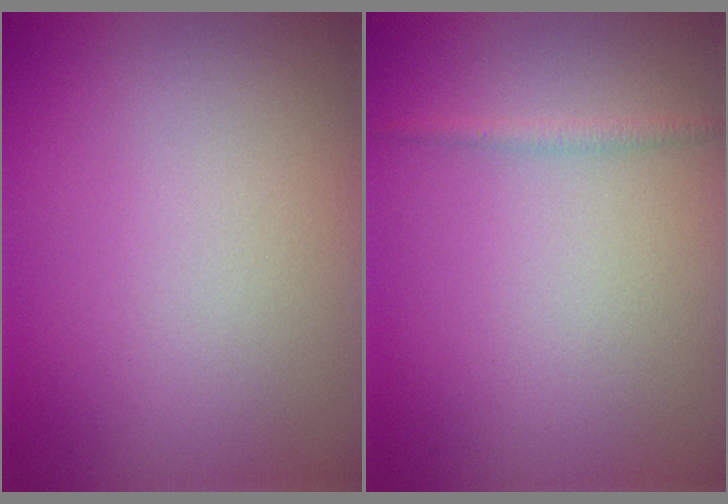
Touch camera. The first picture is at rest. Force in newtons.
{"total": 0.9, "press": 0.9, "slide": 0.1}